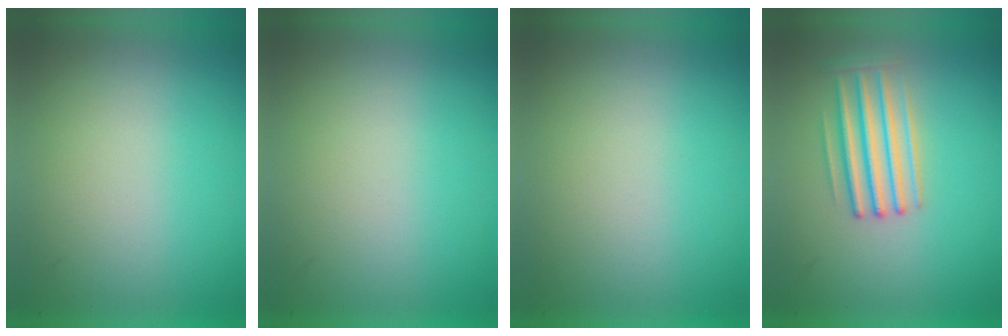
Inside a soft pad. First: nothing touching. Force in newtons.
{"total": 0.0}
{"total": 1.0}
{"total": 3.2}